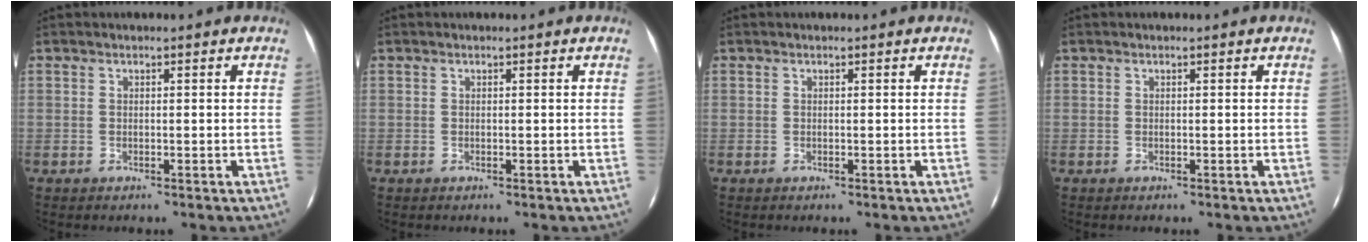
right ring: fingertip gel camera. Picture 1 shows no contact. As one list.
[{"total": 0.0}, {"total": 0.0}, {"total": 0.0}]